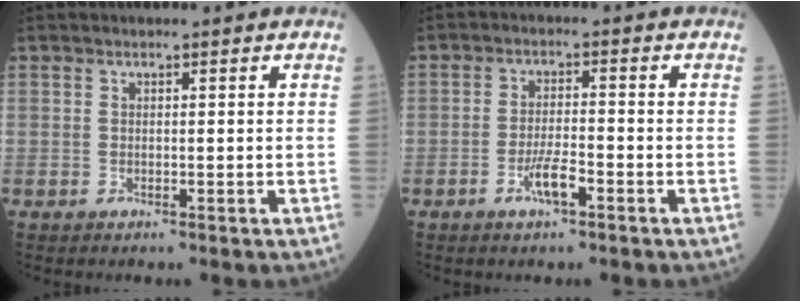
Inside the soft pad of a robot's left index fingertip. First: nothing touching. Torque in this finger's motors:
{"motor_torque": [0.75, 0.39, 0.25, 0.08]}